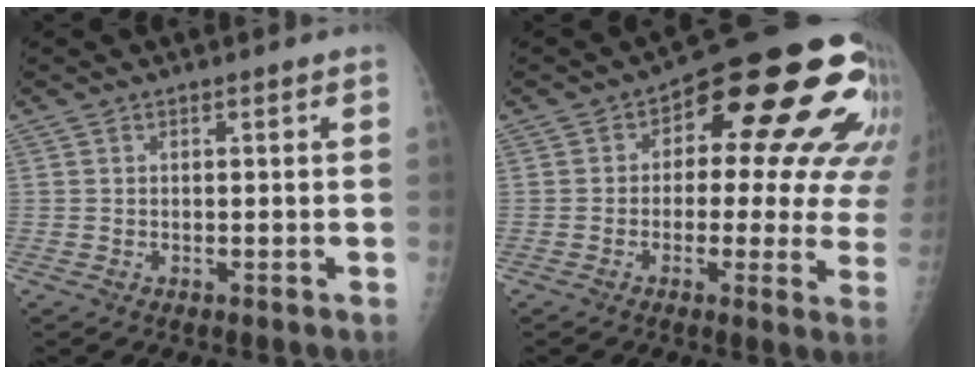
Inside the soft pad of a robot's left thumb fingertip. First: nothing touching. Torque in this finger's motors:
{"motor_torque": [-0.32, 1.19, 0.54, 0.13, 0.27]}